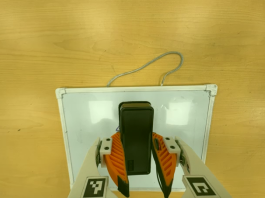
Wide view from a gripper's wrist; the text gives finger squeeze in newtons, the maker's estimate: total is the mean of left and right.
{"total": 9.4, "left": 8.0, "right": 10.7}